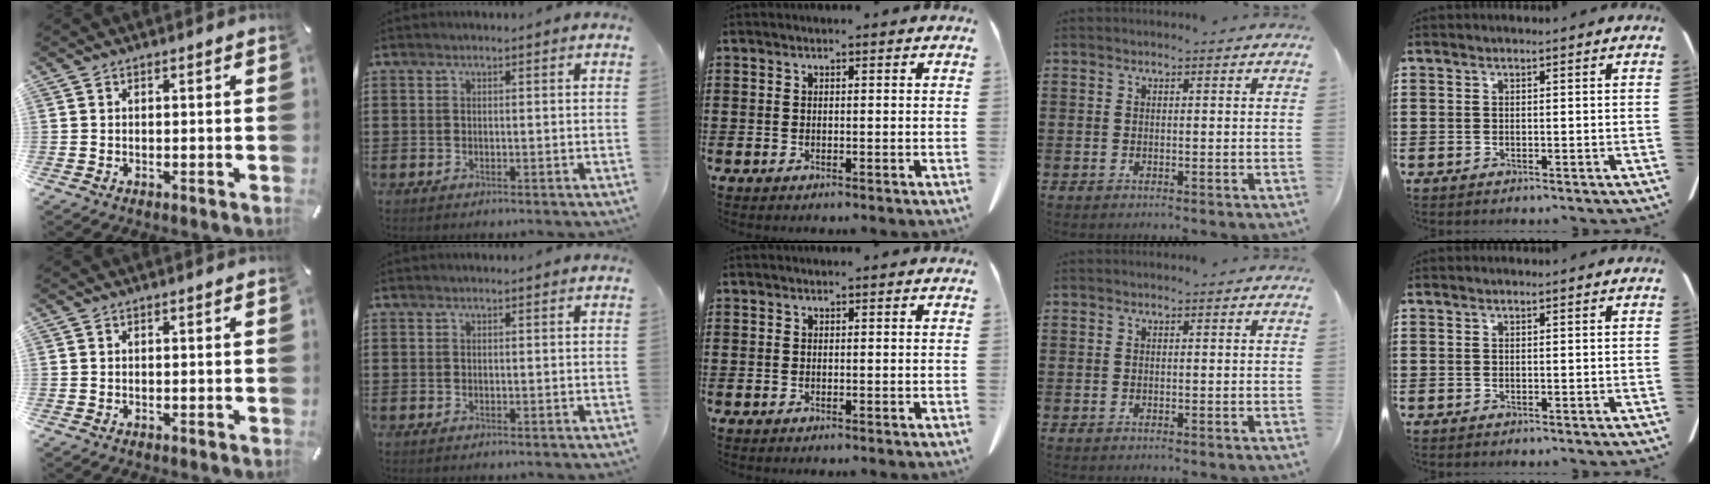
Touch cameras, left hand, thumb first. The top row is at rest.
{}